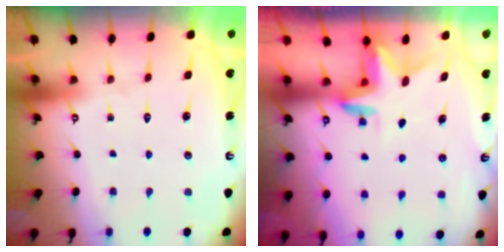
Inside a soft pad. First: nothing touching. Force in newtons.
{"total": 3.1, "press": 3.1, "slide": 0.2}